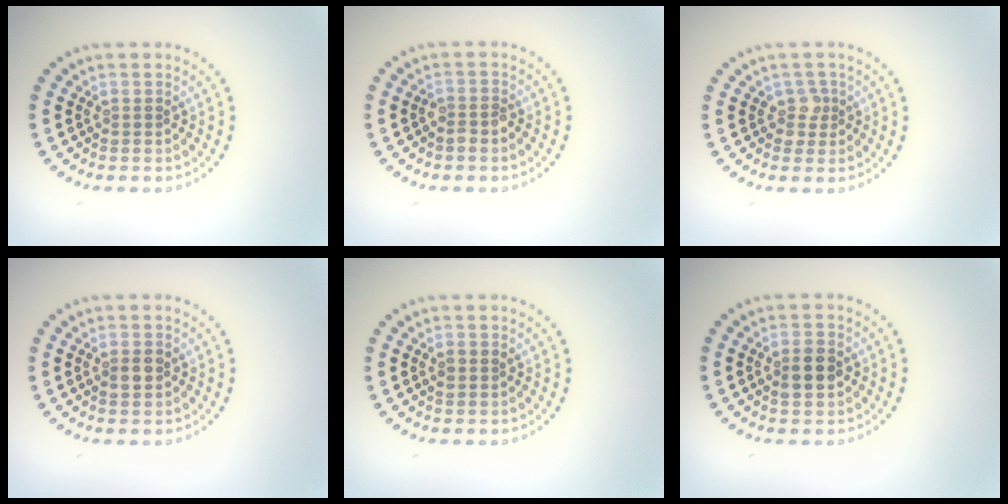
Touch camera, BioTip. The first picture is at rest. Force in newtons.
{"total": 1.3, "press": 1.2, "slide": 0.6}
{"total": 1.5, "press": 1.2, "slide": 0.9}
{"total": 1.3, "press": 1.3, "slide": 0.1}
{"total": 1.0, "press": 1.0, "slide": 0.1}
{"total": 2.7, "press": 2.7, "slide": 0.2}